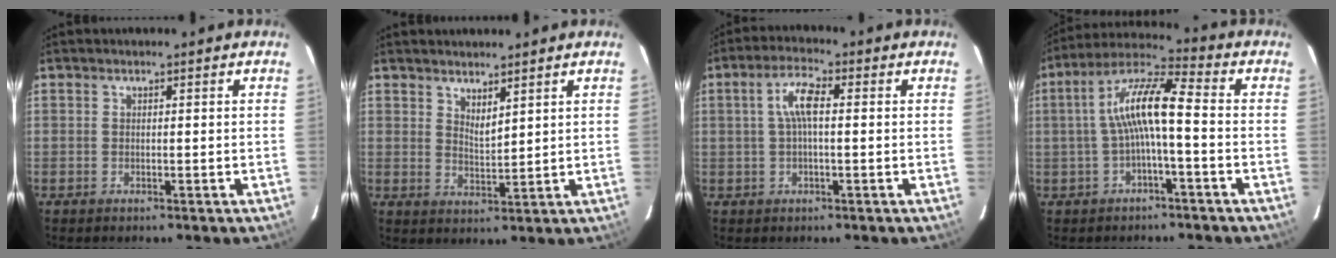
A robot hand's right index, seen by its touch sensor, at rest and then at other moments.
{"total": 3.4, "force": [2.8, 0.9, 1.8], "torque": [-0.030, -0.003, 0.048]}
{"total": 5.2, "force": [0.5, 1.5, 5.0], "torque": [-0.099, 0.013, 0.010]}
{"total": 9.7, "force": [-1.1, 1.7, 9.5], "torque": [-0.198, 0.024, -0.023]}